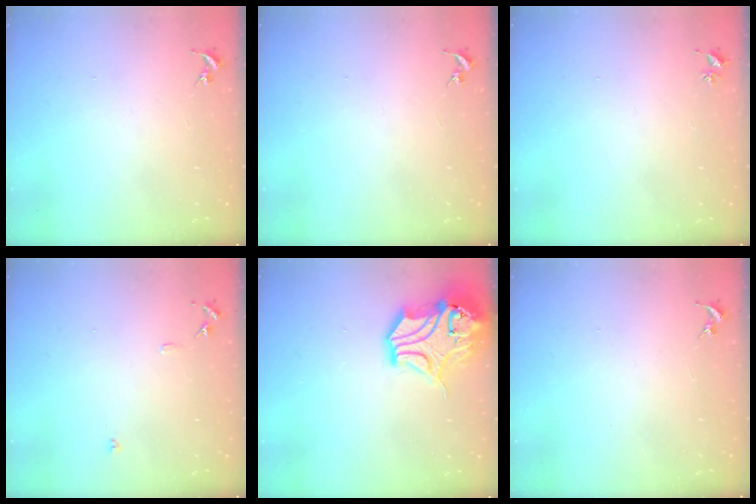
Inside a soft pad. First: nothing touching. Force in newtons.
{"total": 0.0}
{"total": 2.6, "press": 2.6, "slide": 0.3}
{"total": 6.3, "press": 6.3, "slide": 0.6}
{"total": 15.8, "press": 15.7, "slide": 2.1}
{"total": 0.0}